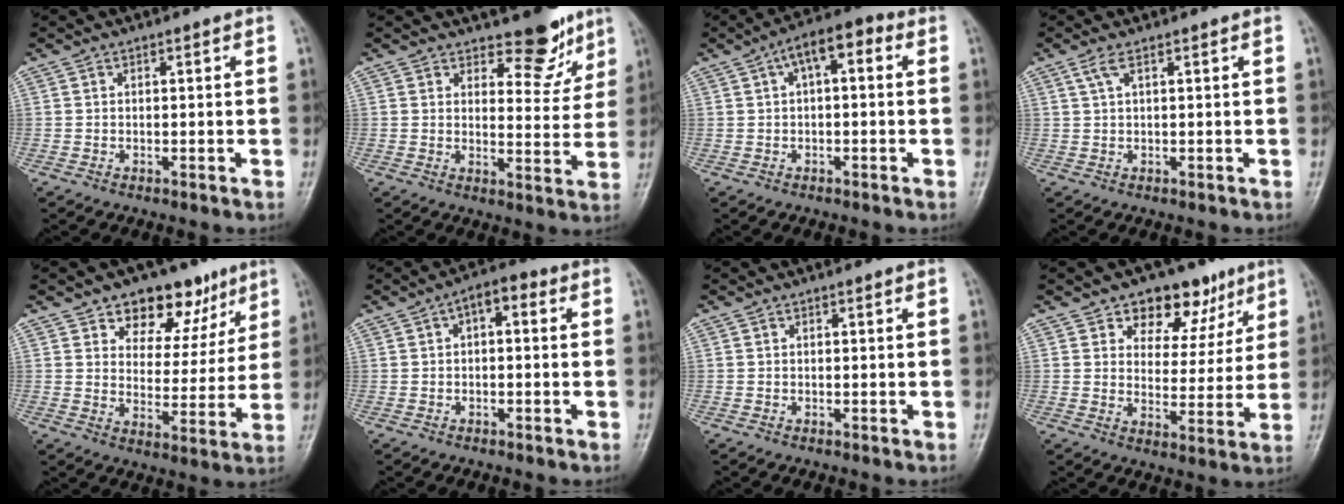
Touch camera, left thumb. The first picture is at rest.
{"total": 7.9, "force": [6.0, 3.5, 3.6], "torque": [-0.010, -0.045, 0.087]}
{"total": 7.4, "force": [1.9, 3.3, 6.4], "torque": [-0.090, 0.030, 0.017]}
{"total": 1.7, "force": [0.8, 0.2, 1.4], "torque": [-0.043, 0.012, 0.025]}
{"total": 13.0, "force": [8.1, 8.0, 6.3], "torque": [-0.031, -0.034, 0.118]}
{"total": 4.7, "force": [0.9, 2.4, 3.9], "torque": [-0.044, 0.021, 0.002]}
{"total": 0.0}
{"total": 11.7, "force": [7.1, 7.6, 5.6], "torque": [-0.022, -0.027, 0.101]}